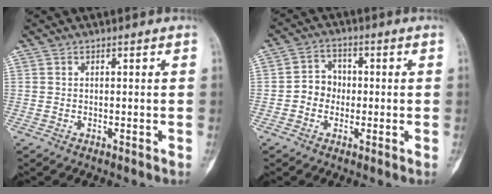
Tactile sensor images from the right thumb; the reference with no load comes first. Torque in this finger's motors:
{"motor_torque": [0.53, 0.44, 0.21, -0.41, 0.06]}